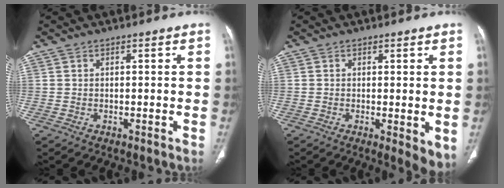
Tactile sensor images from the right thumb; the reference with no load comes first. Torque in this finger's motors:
{"motor_torque": [-0.16, 0.43, 0.13, -0.13, 0.00]}